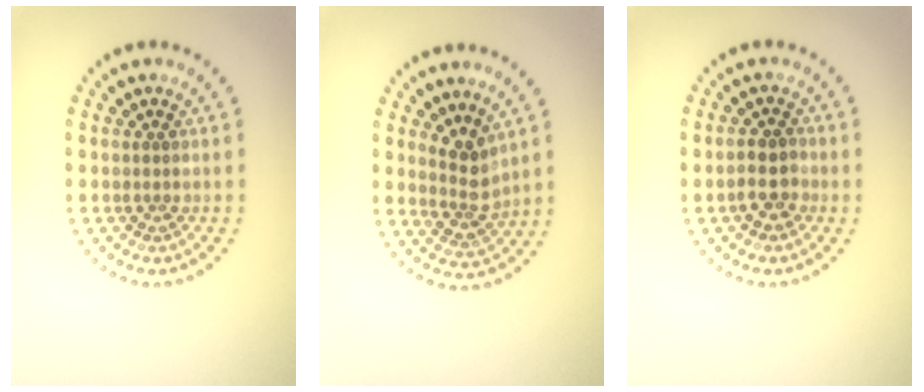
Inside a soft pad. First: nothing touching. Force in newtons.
{"total": 2.8, "press": 2.1, "slide": 1.8}
{"total": 2.3, "press": 2.1, "slide": 1.0}